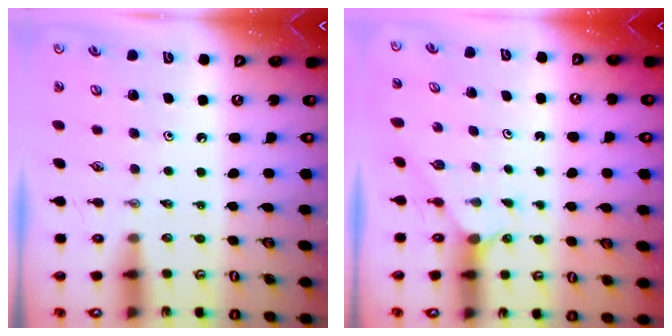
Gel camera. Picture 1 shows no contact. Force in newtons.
{"total": 0.9, "press": 0.9, "slide": 0.1}